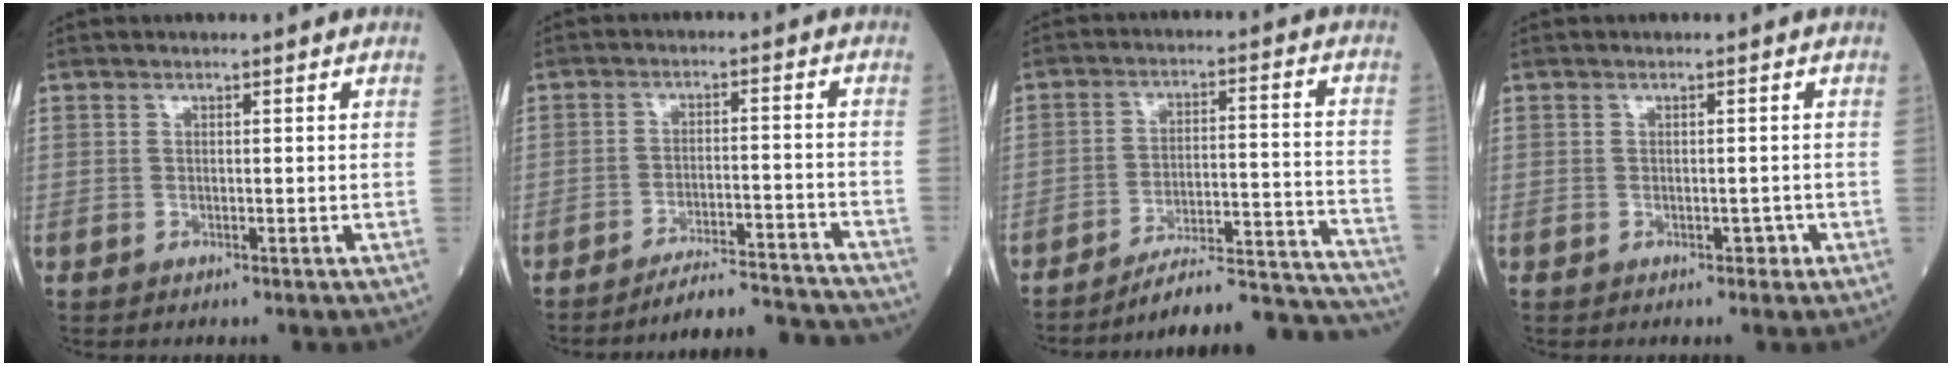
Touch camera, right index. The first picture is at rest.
{"total": 11.5, "force": [-11.4, -0.4, 1.3], "torque": [-0.006, 0.012, -0.164]}
{"total": 21.2, "force": [-20.5, 0.6, 5.3], "torque": [-0.029, 0.016, -0.282]}
{"total": 1.2, "force": [-0.5, 0.7, 0.8], "torque": [-0.009, 0.001, -0.005]}